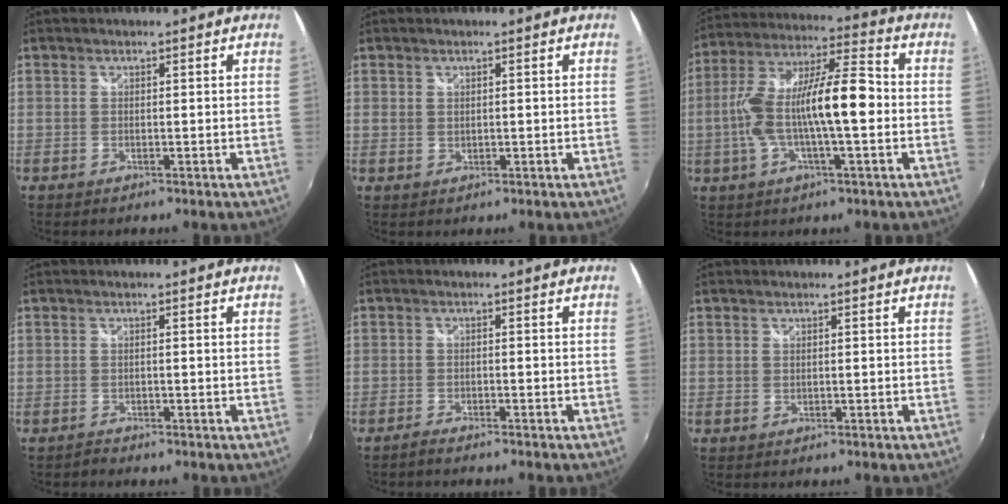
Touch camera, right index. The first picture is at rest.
{"total": 0.6, "force": [0.4, 0.5, 0.1], "torque": [-0.001, 0.000, 0.006]}
{"total": 15.8, "force": [-2.1, 3.6, 15.2], "torque": [-0.286, 0.008, -0.039]}
{"total": 0.7, "force": [-0.7, 0.1, 0.1], "torque": [-0.001, 0.000, -0.013]}
{"total": 1.9, "force": [-1.8, -0.1, 0.6], "torque": [-0.023, -0.004, -0.034]}
{"total": 0.0}